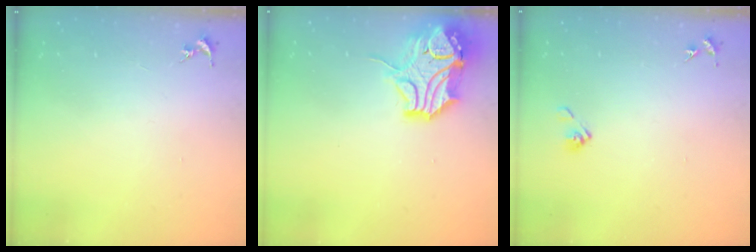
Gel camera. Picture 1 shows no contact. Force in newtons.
{"total": 17.2, "press": 17.1, "slide": 2.0}
{"total": 4.7, "press": 4.2, "slide": 2.2}